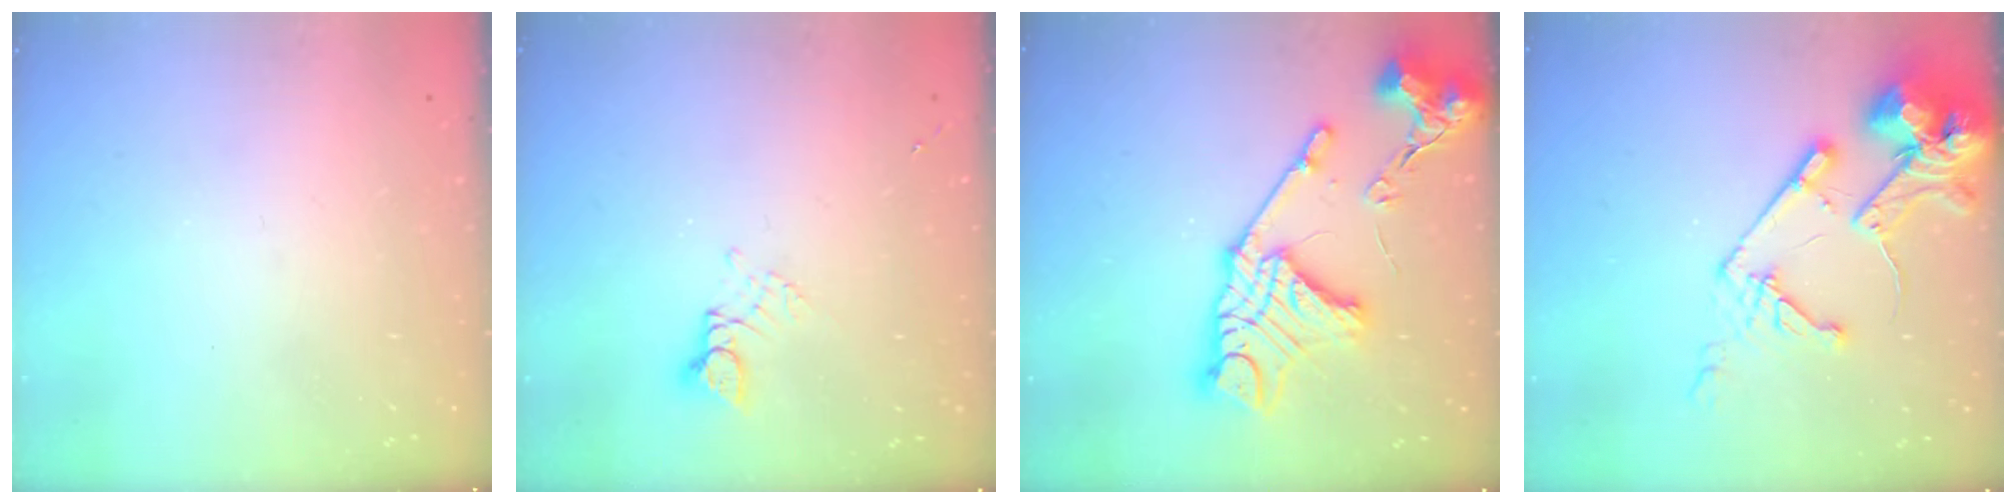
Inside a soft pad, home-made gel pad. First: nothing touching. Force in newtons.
{"total": 2.8, "press": 2.8, "slide": 0.3}
{"total": 20.6, "press": 20.5, "slide": 2.0}
{"total": 16.1, "press": 15.9, "slide": 2.2}